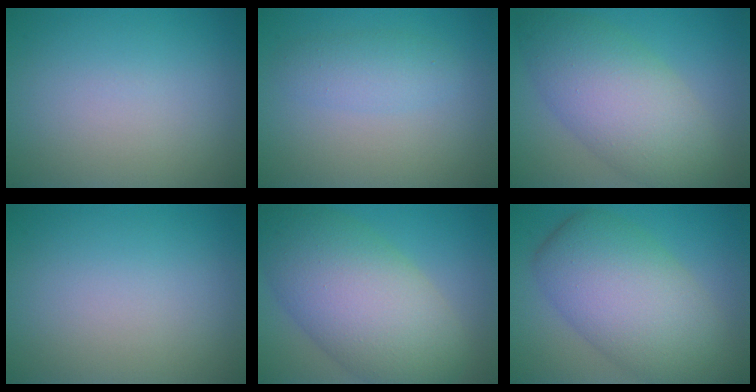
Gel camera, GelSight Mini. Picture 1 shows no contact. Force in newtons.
{"total": 2.3, "press": 2.3, "slide": 0.0}
{"total": 7.8, "press": 7.8, "slide": 0.4}
{"total": 0.0}
{"total": 11.3, "press": 11.3, "slide": 0.4}
{"total": 9.6, "press": 9.6, "slide": 0.3}